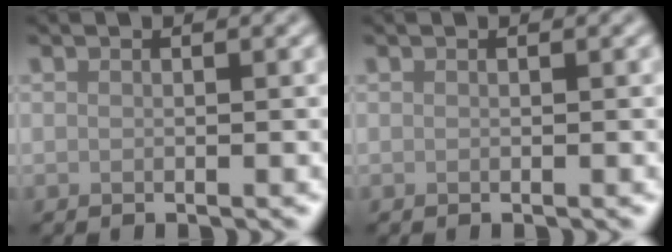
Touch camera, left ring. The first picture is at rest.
{"total": 0.0}